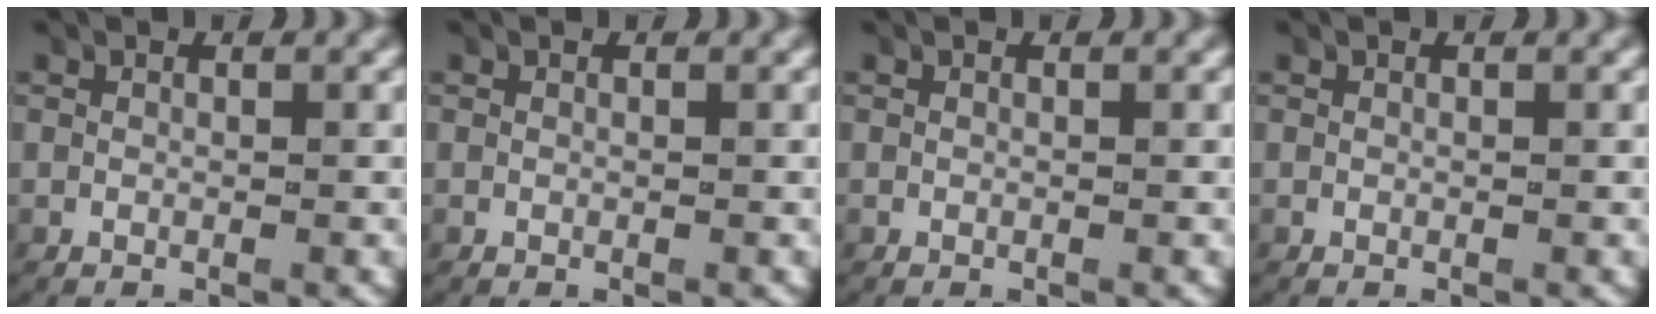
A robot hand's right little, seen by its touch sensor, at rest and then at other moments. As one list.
[{"total": 0.0}, {"total": 0.0}, {"total": 0.0}]